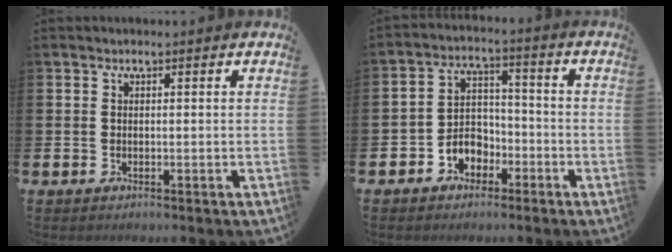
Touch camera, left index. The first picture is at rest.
{"total": 4.0, "force": [-2.2, 3.3, 0.8], "torque": [-0.032, 0.003, -0.050]}